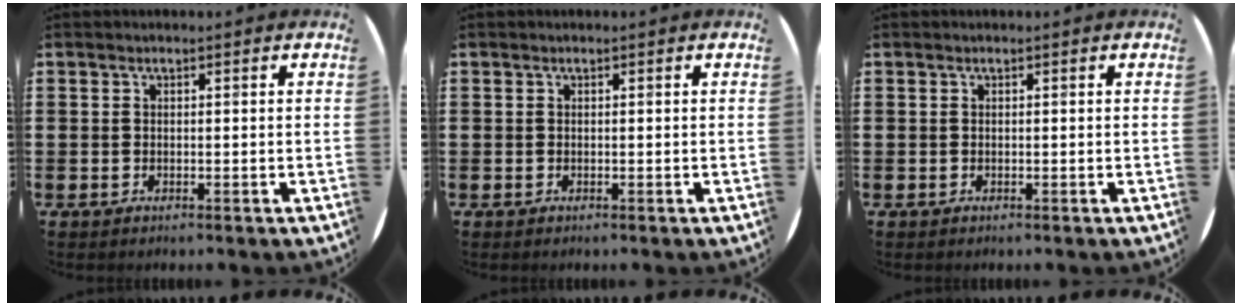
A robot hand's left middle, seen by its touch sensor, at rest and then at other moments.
{"total": 0.0}
{"total": 0.0}